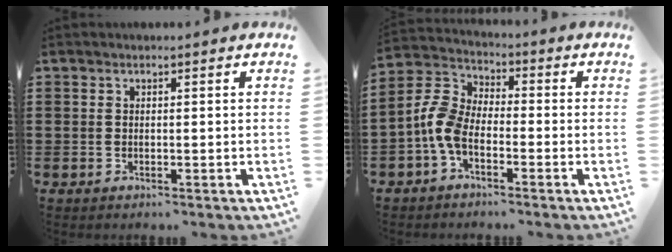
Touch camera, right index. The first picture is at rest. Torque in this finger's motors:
{"motor_torque": [1.14, 0.99, 0.45, 0.16]}